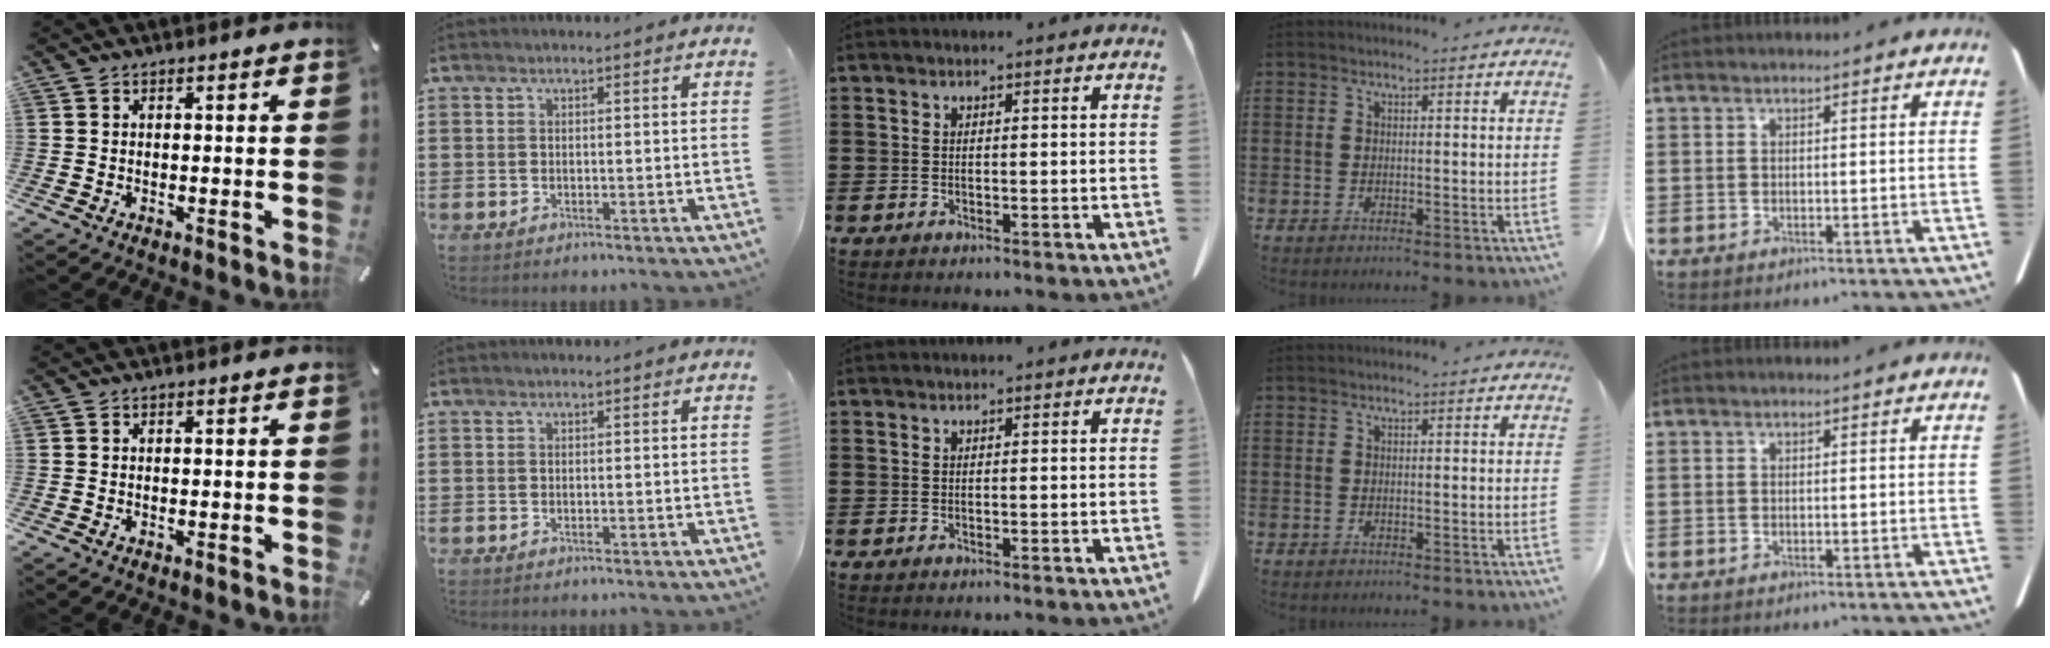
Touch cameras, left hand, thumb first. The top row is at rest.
{}